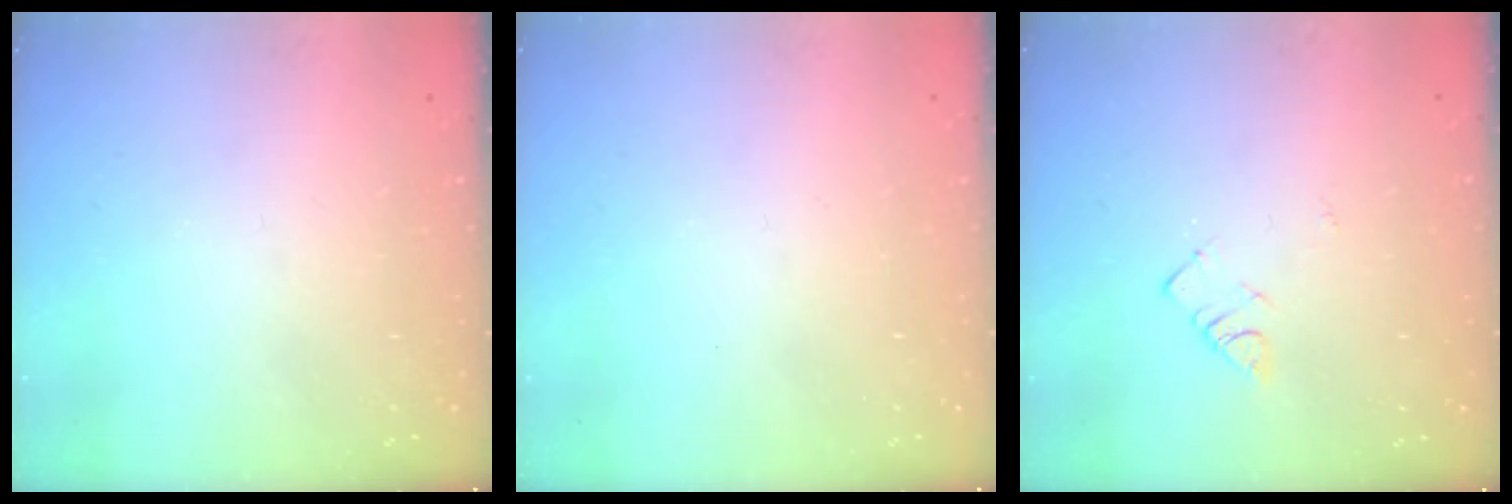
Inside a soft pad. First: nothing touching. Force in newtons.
{"total": 1.8, "press": 1.8, "slide": 0.1}
{"total": 2.9, "press": 2.9, "slide": 0.5}